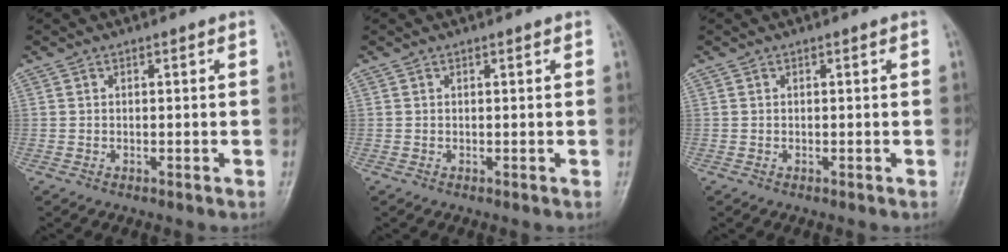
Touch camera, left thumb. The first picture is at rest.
{"total": 0.5, "force": [0.4, 0.0, 0.3], "torque": [-0.010, -0.002, 0.008]}
{"total": 0.0}